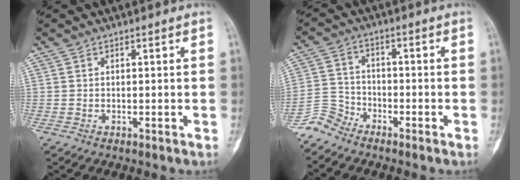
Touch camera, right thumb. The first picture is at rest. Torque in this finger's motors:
{"motor_torque": [0.66, -0.26, -0.39, -0.17, -0.07]}